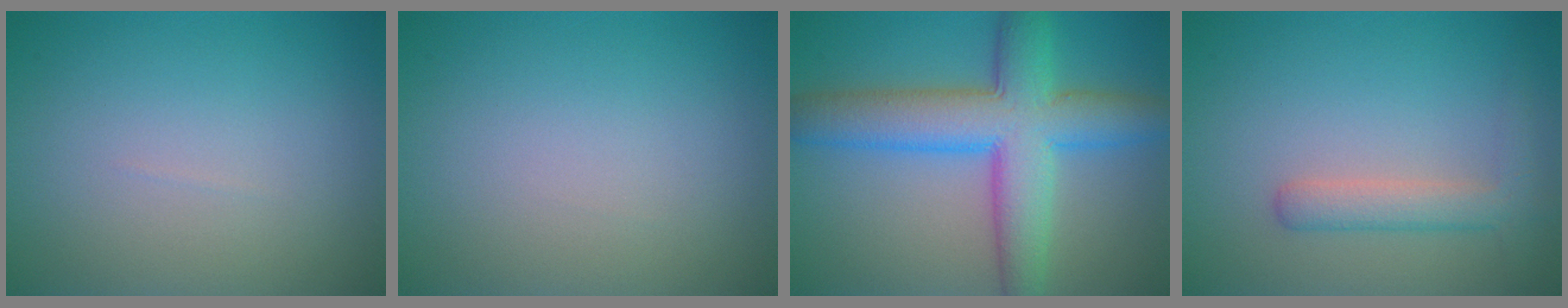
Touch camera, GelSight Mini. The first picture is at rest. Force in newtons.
{"total": 0.0}
{"total": 8.9, "press": 8.9, "slide": 0.1}
{"total": 2.8, "press": 2.8, "slide": 0.2}